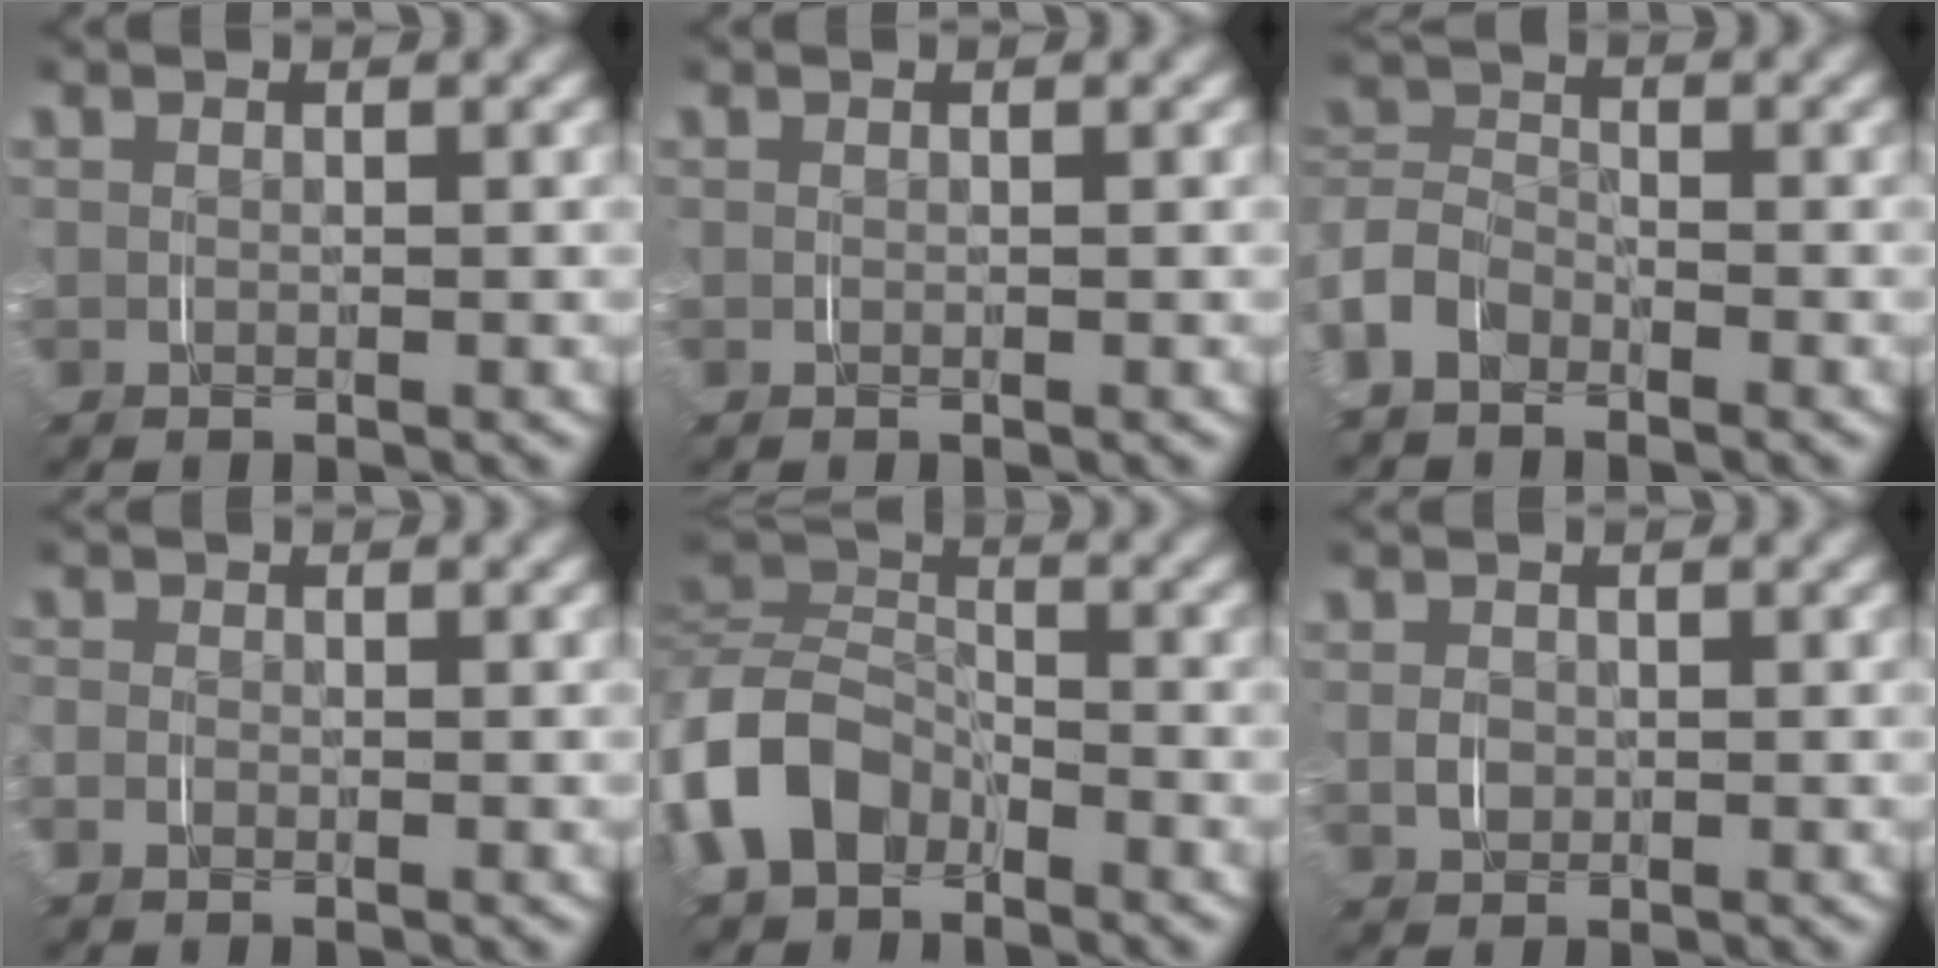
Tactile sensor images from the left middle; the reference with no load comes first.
{"total": 0.0}
{"total": 4.3, "force": [-2.6, 3.2, 1.2], "torque": [-0.044, -0.012, -0.050]}
{"total": 1.0, "force": [-0.9, 0.4, 0.1], "torque": [-0.010, -0.006, -0.019]}
{"total": 7.5, "force": [-3.3, 5.9, 3.2], "torque": [-0.101, -0.005, -0.065]}
{"total": 1.1, "force": [-0.3, 0.9, 0.4], "torque": [-0.013, -0.005, -0.001]}